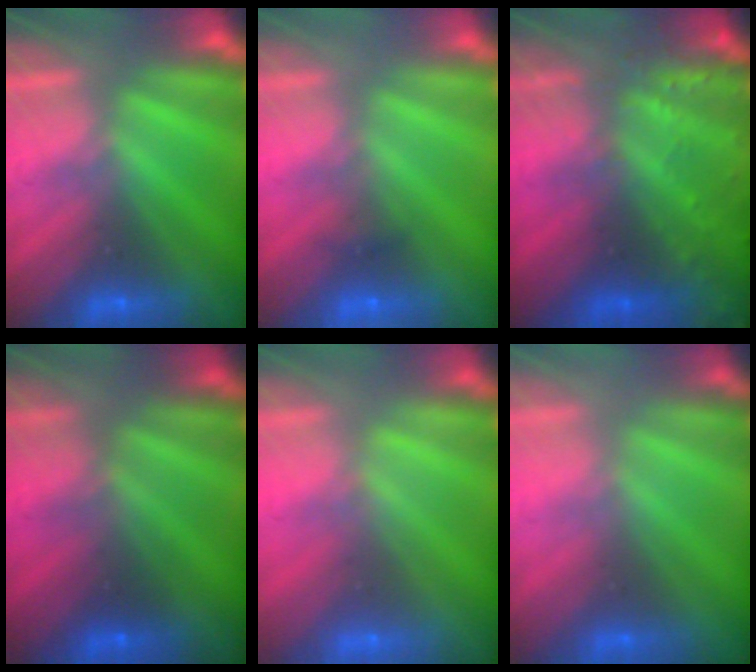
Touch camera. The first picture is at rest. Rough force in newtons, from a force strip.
{"total": 1.7}
{"total": 6.6}
{"total": 2.0}
{"total": 1.8}
{"total": 2.7}